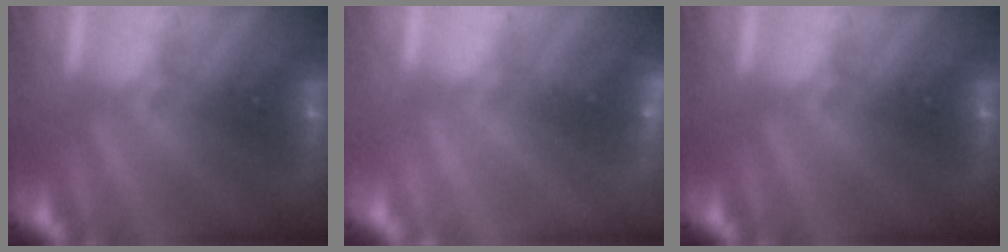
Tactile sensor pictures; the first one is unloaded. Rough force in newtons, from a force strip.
{"total": 2.4}
{"total": 0.0}